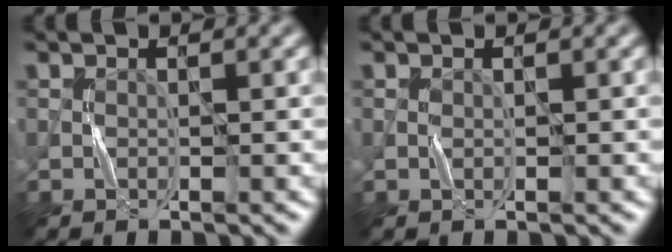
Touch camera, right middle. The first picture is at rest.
{"total": 0.0}